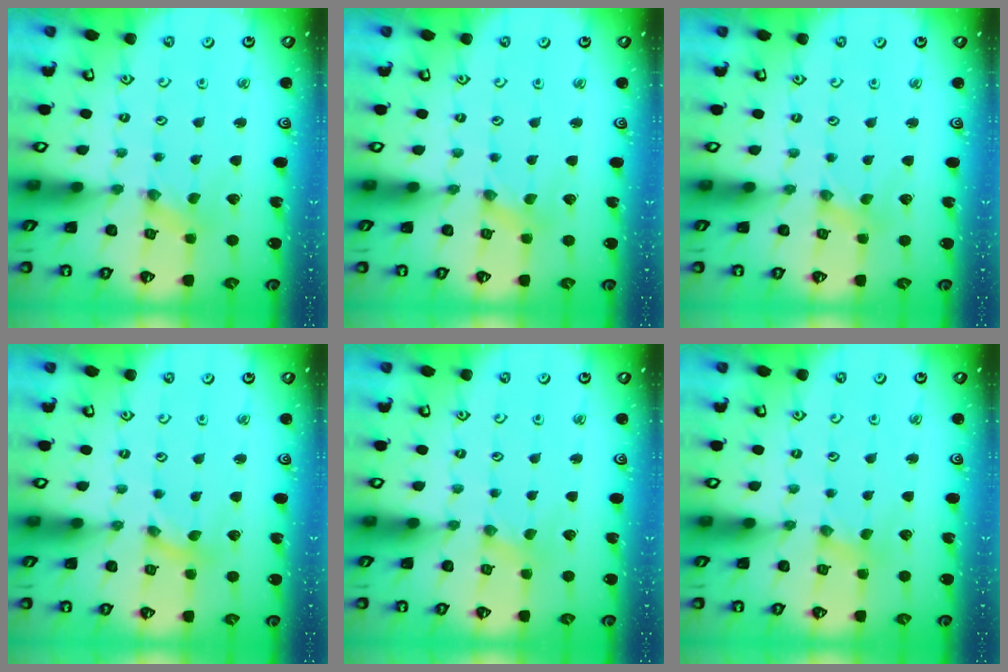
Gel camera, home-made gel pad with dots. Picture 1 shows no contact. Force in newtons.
{"total": 0.0}
{"total": 0.0}
{"total": 0.0}
{"total": 1.1, "press": 1.1, "slide": 0.2}
{"total": 1.9, "press": 1.9, "slide": 0.3}